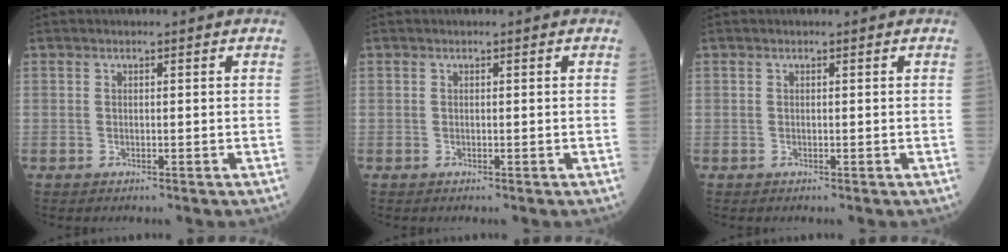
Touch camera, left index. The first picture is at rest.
{"total": 0.0}
{"total": 0.0}